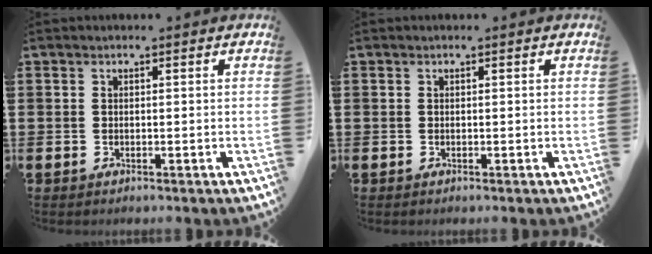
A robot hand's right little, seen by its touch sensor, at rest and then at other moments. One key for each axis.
{"total": 0.0}